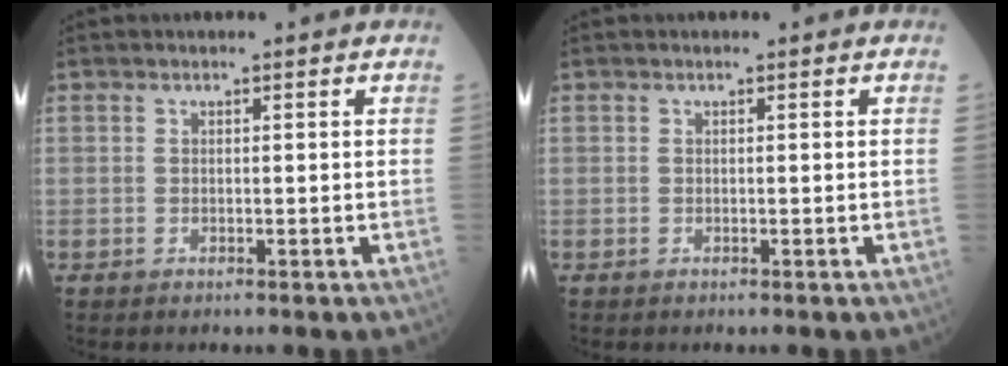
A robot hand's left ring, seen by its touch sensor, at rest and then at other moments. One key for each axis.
{"total": 0.0}